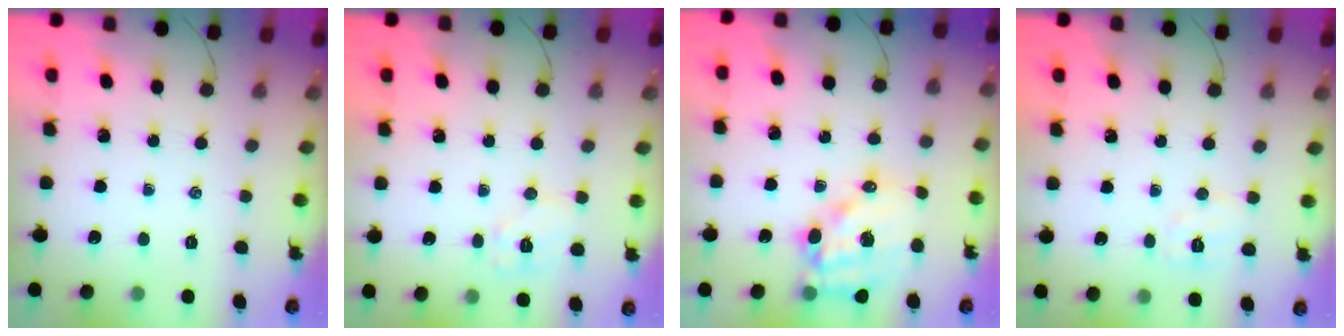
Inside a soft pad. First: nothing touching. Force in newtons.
{"total": 7.1, "press": 7.0, "slide": 0.9}
{"total": 13.8, "press": 13.4, "slide": 3.6}
{"total": 4.8, "press": 4.6, "slide": 1.1}